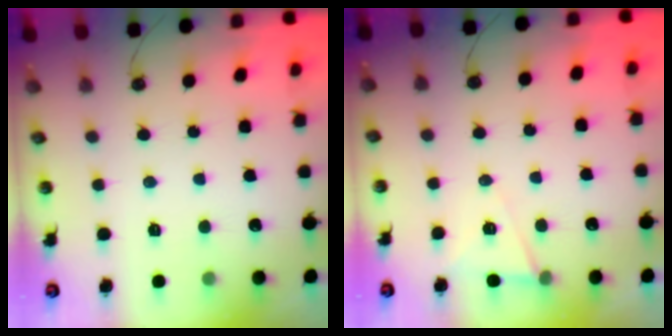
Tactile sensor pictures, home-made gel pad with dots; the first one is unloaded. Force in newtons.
{"total": 6.4, "press": 4.5, "slide": 4.5}